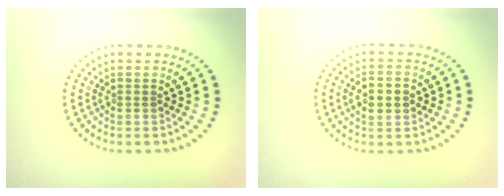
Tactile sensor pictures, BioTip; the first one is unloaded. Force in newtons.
{"total": 2.7, "press": 2.7, "slide": 0.1}